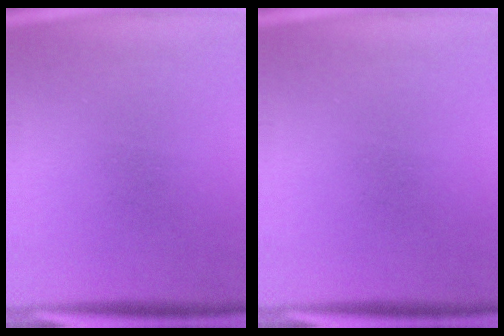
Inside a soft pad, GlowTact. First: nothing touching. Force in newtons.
{"total": 0.0}